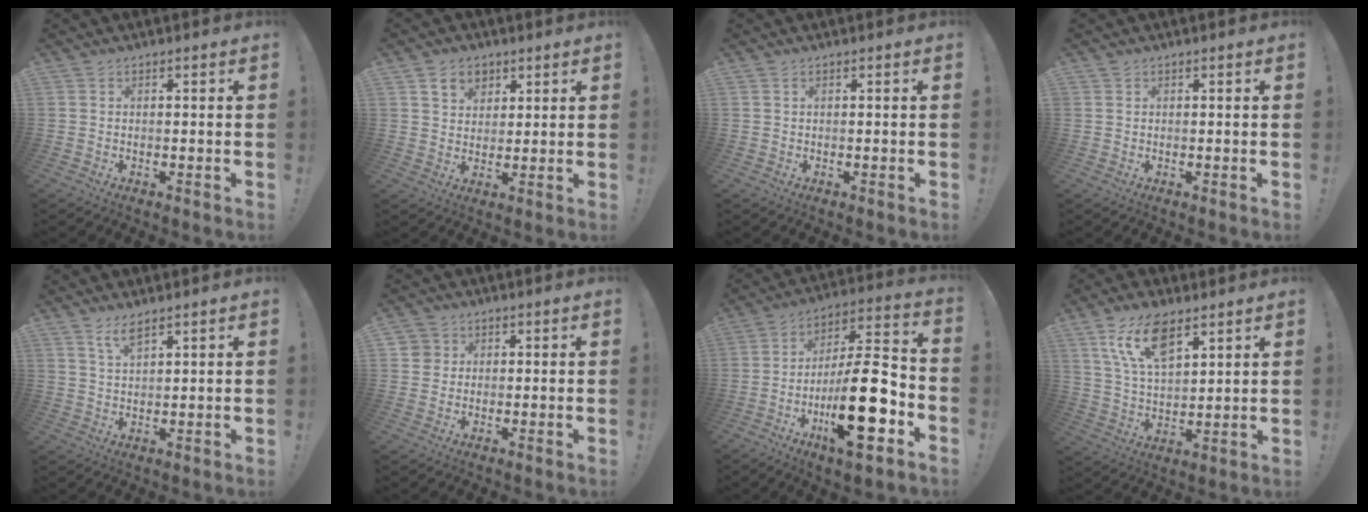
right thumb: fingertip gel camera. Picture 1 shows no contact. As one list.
[{"total": 7.4, "force": [4.4, 5.4, 2.6], "torque": [-0.032, -0.019, 0.083]}, {"total": 0.5, "force": [0.3, 0.2, 0.4], "torque": [0.001, -0.002, 0.005]}, {"total": 0.6, "force": [0.5, 0.4, 0.0], "torque": [0.008, -0.004, 0.008]}, {"total": 4.7, "force": [3.5, 0.9, 3.0], "torque": [-0.057, -0.014, 0.061]}, {"total": 3.3, "force": [0.9, 3.1, 0.5], "torque": [-0.006, 0.001, 0.017]}, {"total": 22.8, "force": [-7.8, 7.6, 20.1], "torque": [-0.333, 0.048, -0.119]}, {"total": 13.5, "force": [8.1, 5.9, 9.0], "torque": [-0.166, -0.025, 0.150]}]